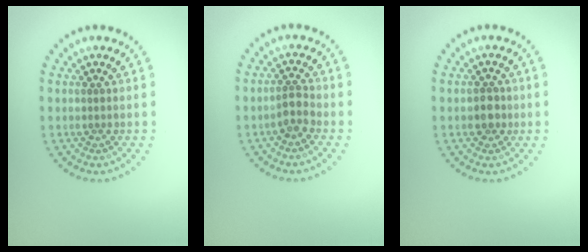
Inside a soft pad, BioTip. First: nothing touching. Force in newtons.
{"total": 1.7, "press": 1.4, "slide": 1.0}
{"total": 1.8, "press": 1.7, "slide": 0.7}